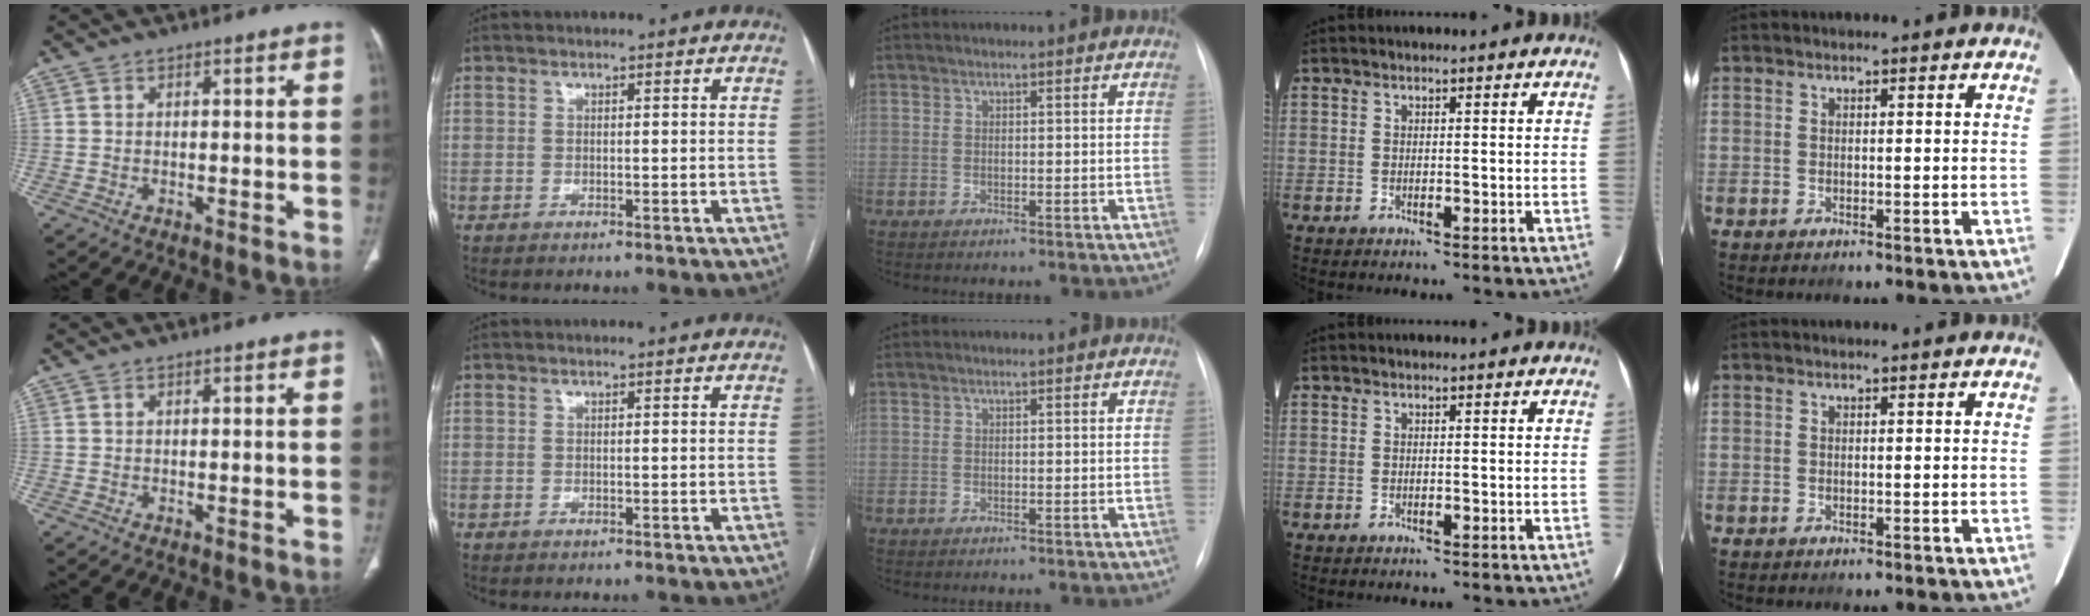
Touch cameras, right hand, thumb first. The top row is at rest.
{}